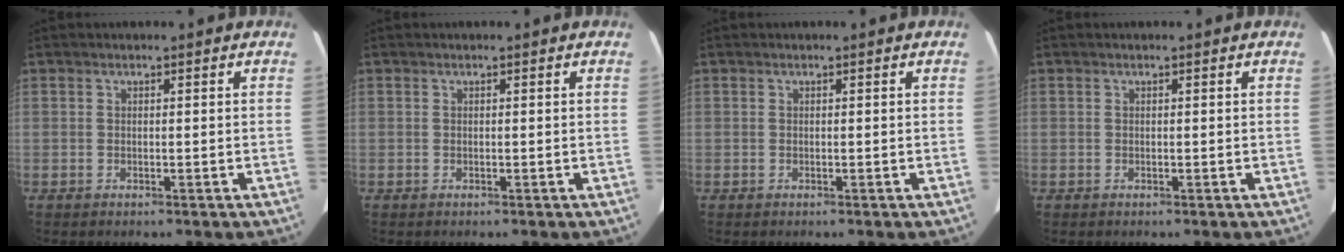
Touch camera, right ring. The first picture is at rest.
{"total": 0.0}
{"total": 0.0}
{"total": 0.0}